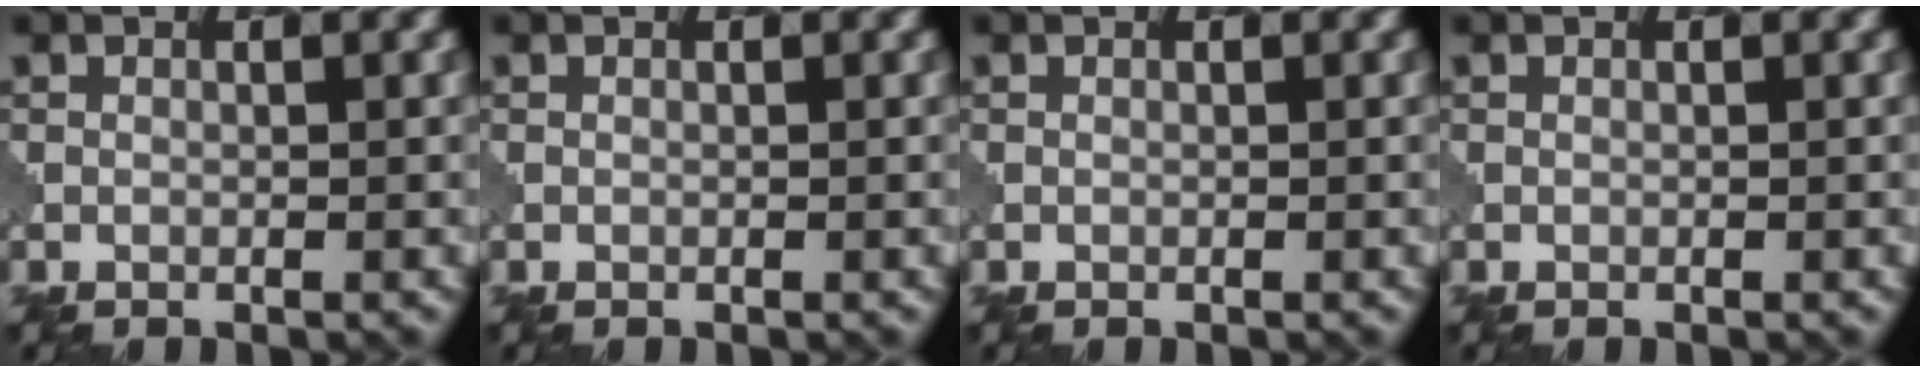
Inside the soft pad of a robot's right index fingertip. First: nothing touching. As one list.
[{"total": 0.0}, {"total": 0.0}, {"total": 0.0}]